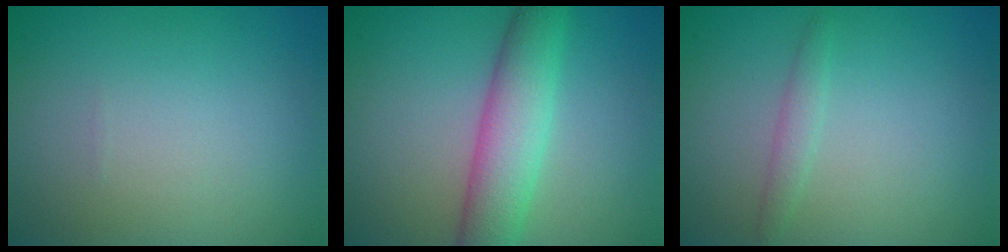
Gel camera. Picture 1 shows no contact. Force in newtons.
{"total": 5.2, "press": 5.2, "slide": 0.2}
{"total": 1.2, "press": 1.2, "slide": 0.0}